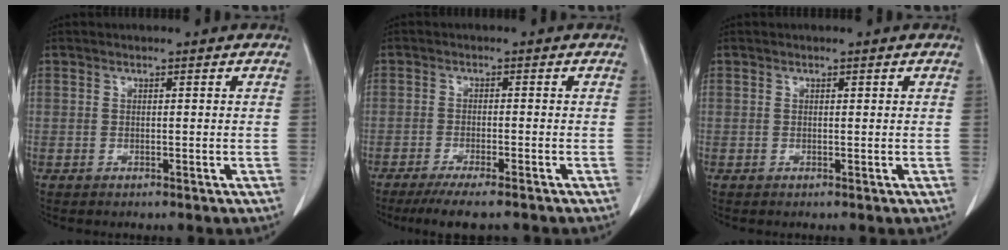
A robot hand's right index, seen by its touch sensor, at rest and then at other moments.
{"total": 8.0, "force": [-6.6, 0.8, 4.5], "torque": [-0.059, -0.014, -0.100]}
{"total": 0.0}